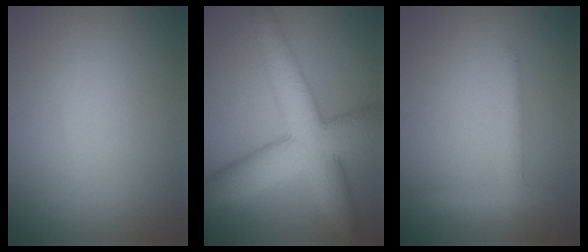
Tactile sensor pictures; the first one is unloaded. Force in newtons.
{"total": 9.0, "press": 9.0, "slide": 0.1}
{"total": 2.1, "press": 2.1, "slide": 0.1}